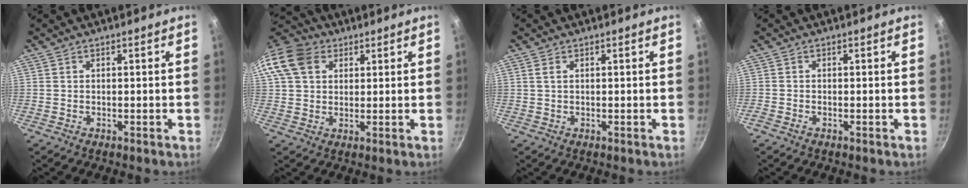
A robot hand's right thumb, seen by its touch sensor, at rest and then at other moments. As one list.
[{"total": 12.2, "force": [4.2, 9.3, 6.7], "torque": [-0.122, 0.016, 0.065]}, {"total": 1.0, "force": [0.4, 0.5, 0.8], "torque": [-0.015, 0.000, 0.007]}, {"total": 0.6, "force": [-0.5, 0.1, 0.3], "torque": [-0.012, 0.003, -0.016]}]